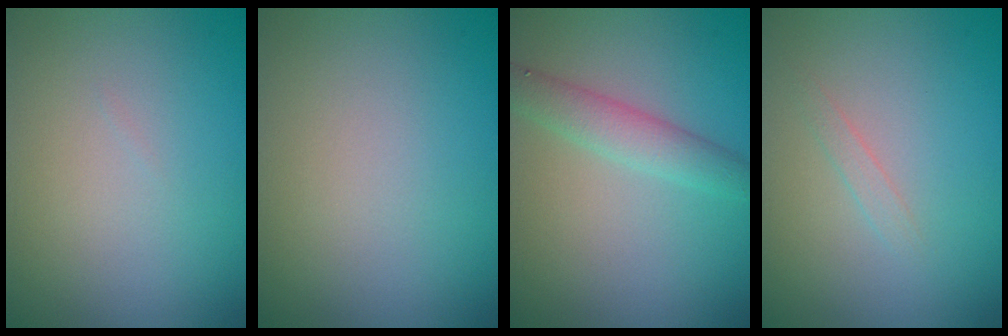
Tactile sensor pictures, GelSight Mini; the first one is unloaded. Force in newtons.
{"total": 0.0}
{"total": 2.8, "press": 2.8, "slide": 0.2}
{"total": 0.8, "press": 0.8, "slide": 0.0}